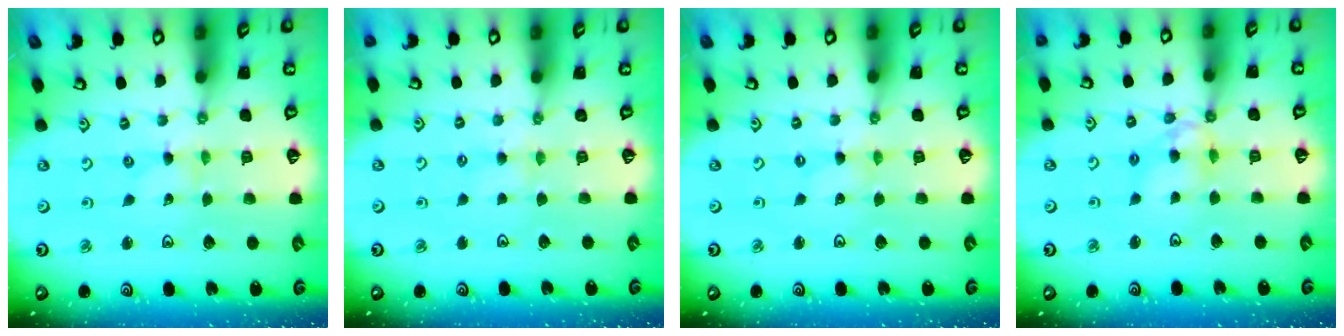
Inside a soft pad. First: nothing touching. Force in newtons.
{"total": 2.5, "press": 2.4, "slide": 0.5}
{"total": 0.0}
{"total": 9.2, "press": 9.2, "slide": 0.9}